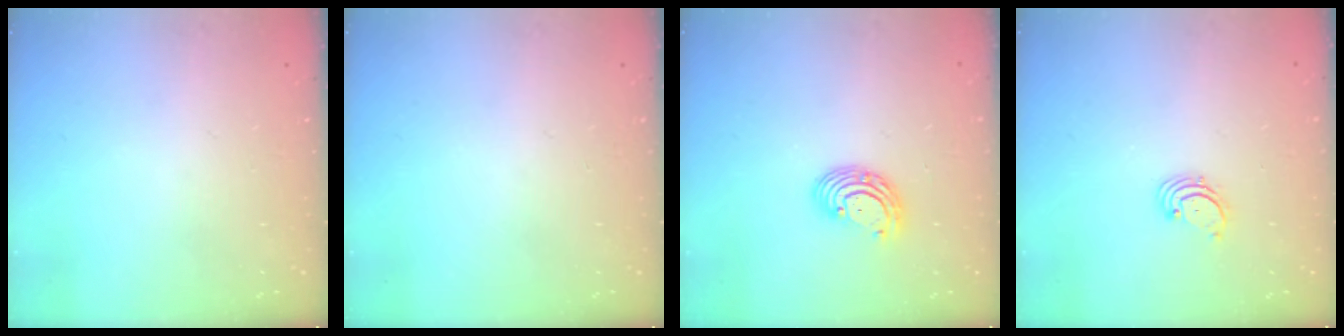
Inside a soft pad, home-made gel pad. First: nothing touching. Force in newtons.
{"total": 0.0}
{"total": 5.8, "press": 5.8, "slide": 0.7}
{"total": 1.7, "press": 1.6, "slide": 0.2}